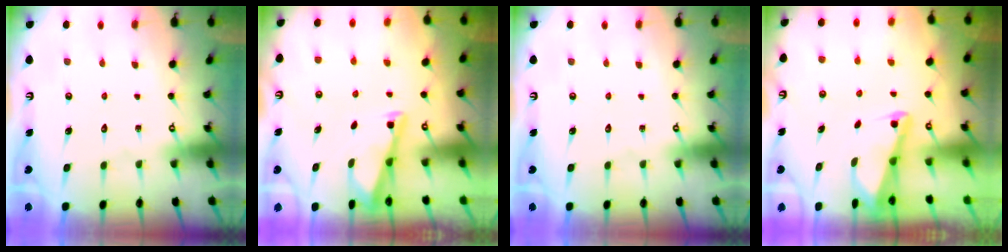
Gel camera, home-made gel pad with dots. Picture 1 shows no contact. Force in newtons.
{"total": 3.1, "press": 3.1, "slide": 0.3}
{"total": 0.0}
{"total": 2.0, "press": 2.0, "slide": 0.4}